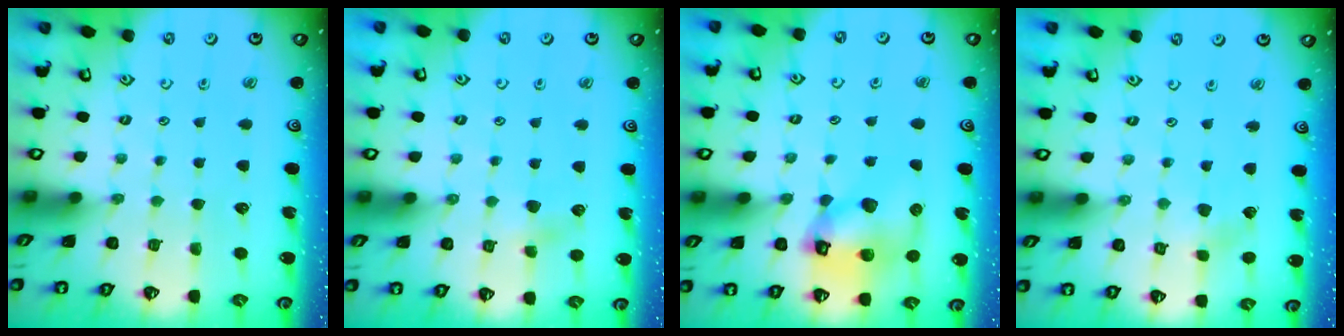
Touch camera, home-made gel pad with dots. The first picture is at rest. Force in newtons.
{"total": 3.1, "press": 3.1, "slide": 0.6}
{"total": 13.3, "press": 13.2, "slide": 1.6}
{"total": 2.8, "press": 2.8, "slide": 0.5}